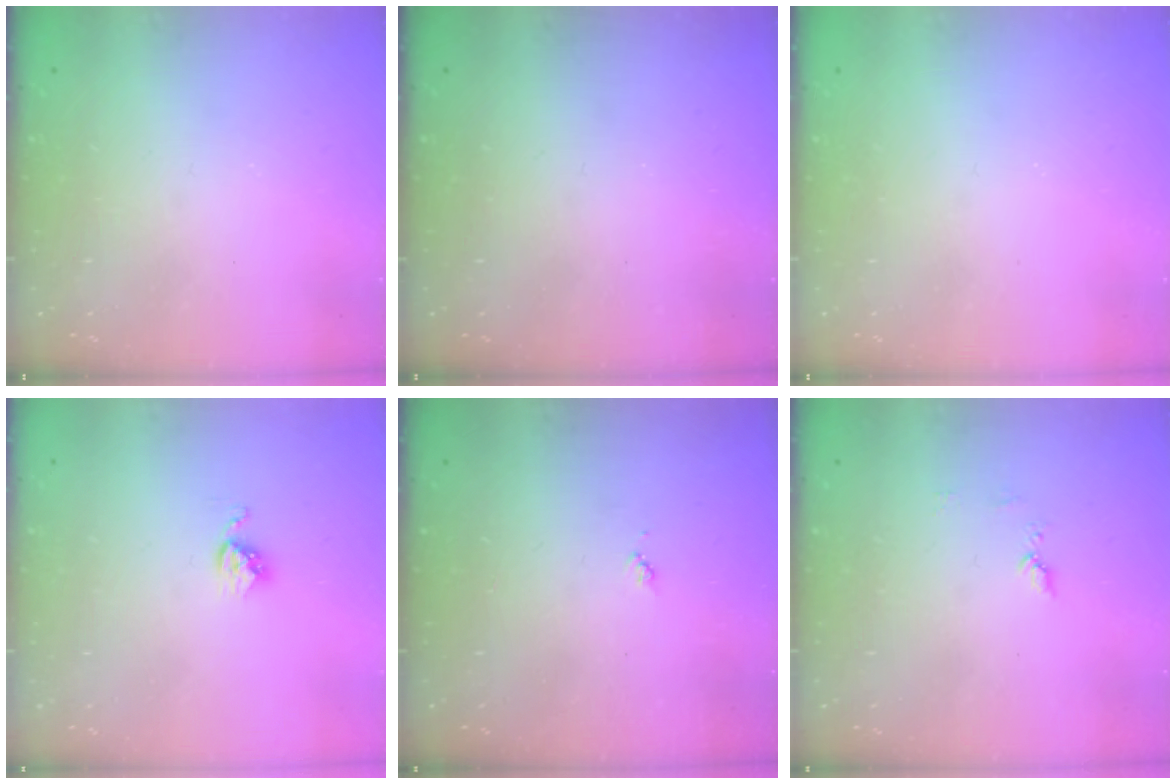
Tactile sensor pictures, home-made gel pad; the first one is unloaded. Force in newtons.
{"total": 0.0}
{"total": 0.0}
{"total": 3.7, "press": 3.7, "slide": 0.5}
{"total": 4.0, "press": 3.9, "slide": 0.5}
{"total": 5.1, "press": 5.0, "slide": 0.6}